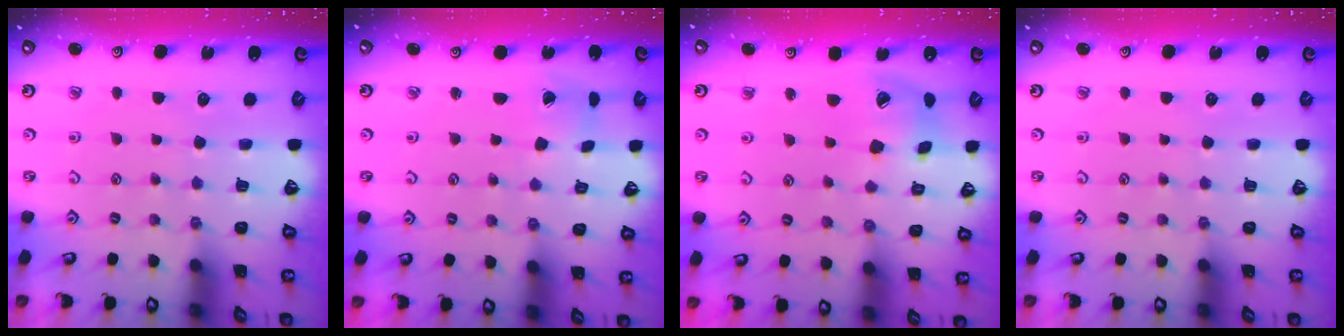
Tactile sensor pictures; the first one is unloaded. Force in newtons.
{"total": 1.4, "press": 1.4, "slide": 0.2}
{"total": 14.5, "press": 14.4, "slide": 2.1}
{"total": 0.0}